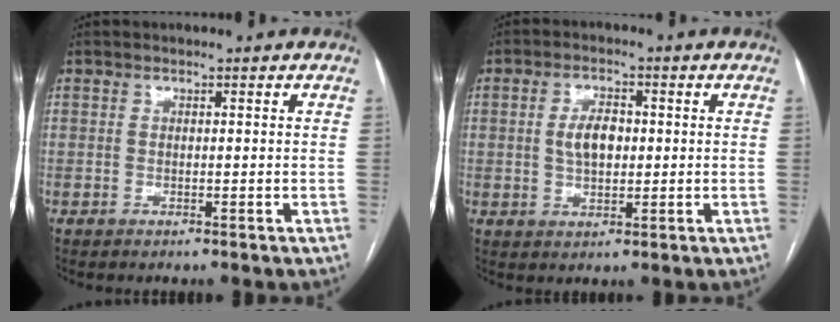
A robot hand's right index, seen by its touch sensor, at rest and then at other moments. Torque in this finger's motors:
{"motor_torque": [0.07, 0.08, 0.07, 0.03]}